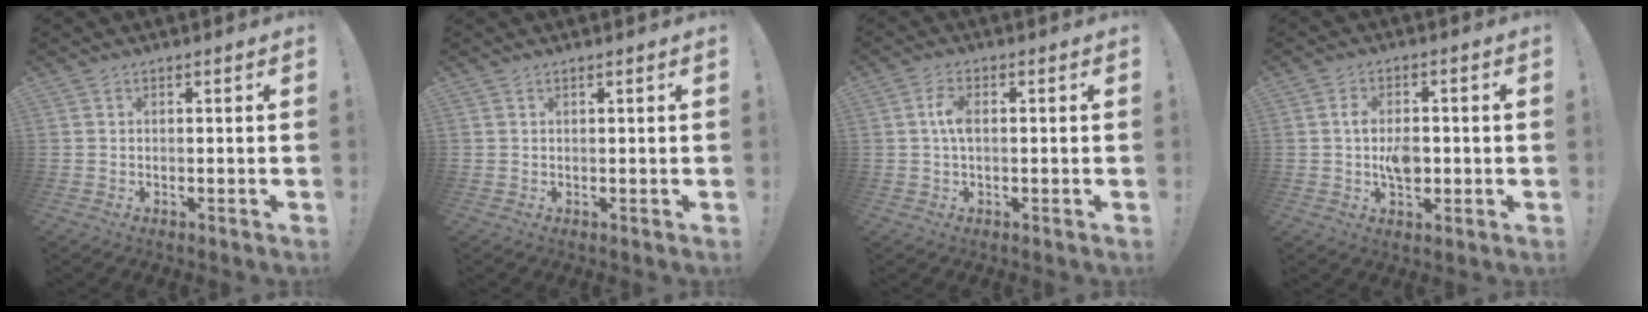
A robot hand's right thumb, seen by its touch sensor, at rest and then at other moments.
{"total": 0.6, "force": [0.3, -0.1, 0.5], "torque": [-0.005, -0.001, 0.005]}
{"total": 4.7, "force": [0.4, 2.2, 4.1], "torque": [-0.073, 0.008, 0.008]}
{"total": 7.8, "force": [-0.8, 4.9, 6.1], "torque": [-0.096, 0.005, -0.016]}